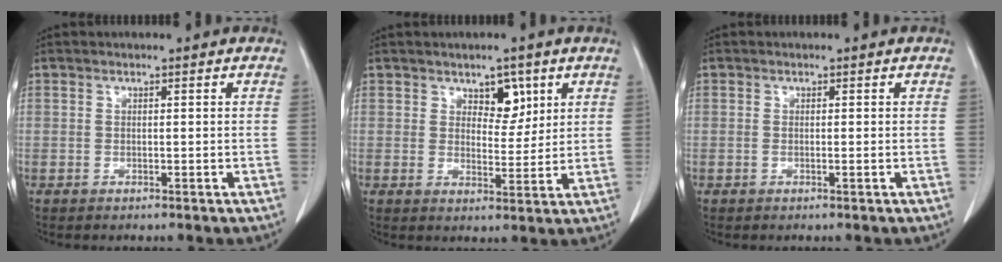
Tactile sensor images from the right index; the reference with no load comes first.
{"total": 4.4, "force": [2.4, 2.4, 2.8], "torque": [-0.032, 0.000, 0.038]}
{"total": 0.7, "force": [-0.1, 0.1, 0.7], "torque": [-0.015, -0.002, -0.001]}